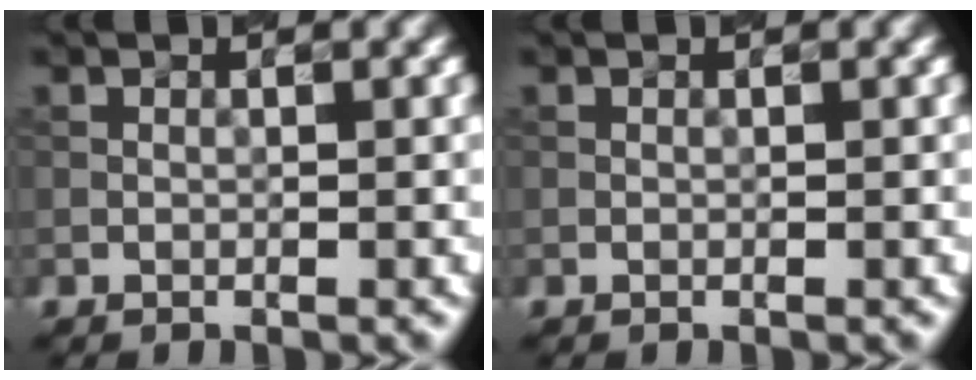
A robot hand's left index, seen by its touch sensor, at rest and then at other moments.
{"total": 0.0}